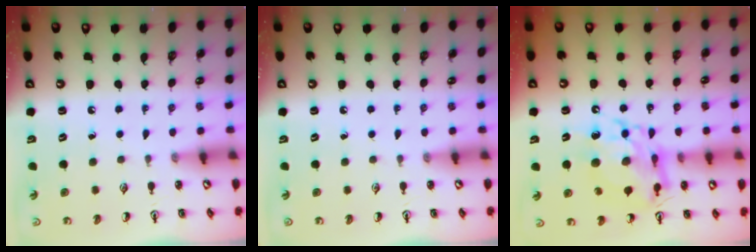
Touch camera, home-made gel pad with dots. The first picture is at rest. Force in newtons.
{"total": 0.0}
{"total": 13.7, "press": 13.7, "slide": 1.4}